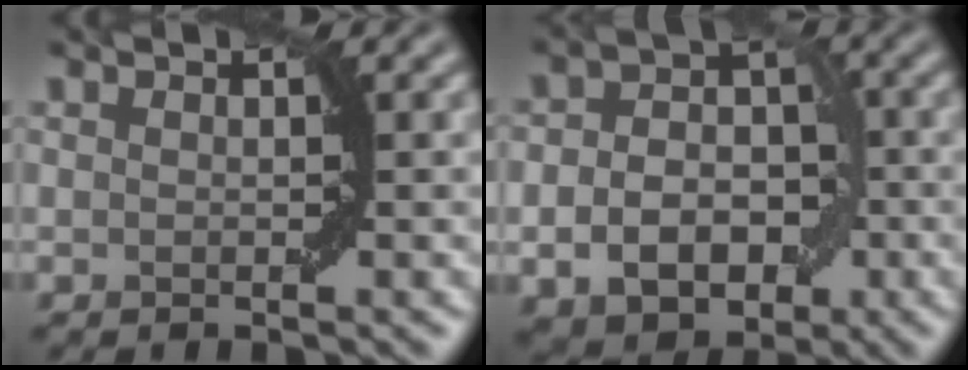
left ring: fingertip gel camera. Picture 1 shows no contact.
{"total": 7.1, "force": [-2.0, 5.2, 4.4], "torque": [-0.056, -0.004, -0.040]}